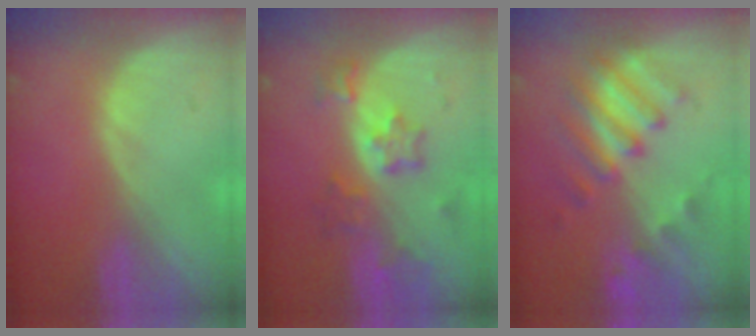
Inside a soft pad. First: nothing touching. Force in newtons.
{"total": 7.1, "press": 6.3, "slide": 3.3}
{"total": 8.1, "press": 7.7, "slide": 2.7}